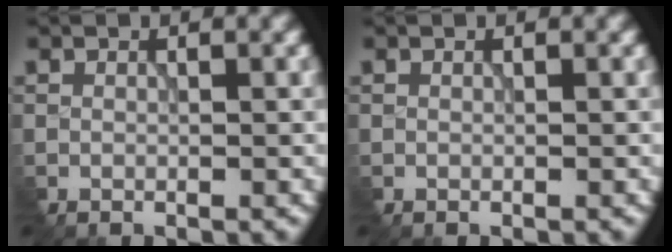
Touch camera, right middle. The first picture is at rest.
{"total": 0.0}